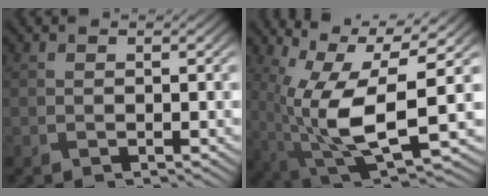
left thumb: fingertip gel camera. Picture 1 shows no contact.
{"total": 13.4, "force": [0.9, 4.7, 12.5], "torque": [-0.256, -0.010, 0.029]}